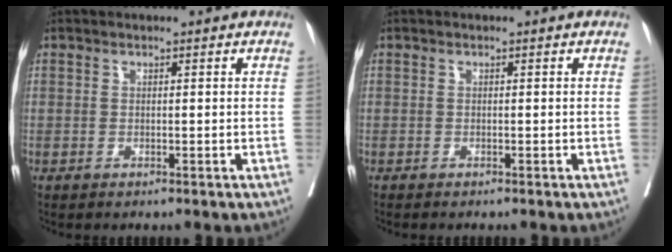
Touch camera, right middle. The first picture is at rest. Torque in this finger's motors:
{"motor_torque": [-0.17, 0.07, -0.01, 0.01]}